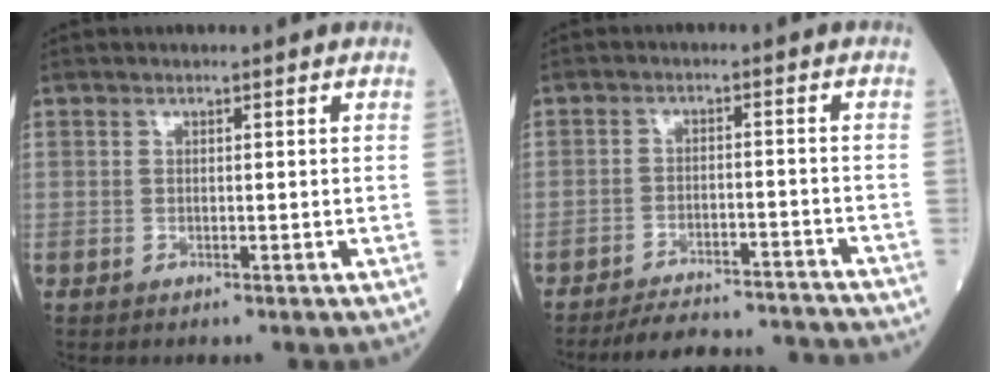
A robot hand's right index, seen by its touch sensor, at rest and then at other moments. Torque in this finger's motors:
{"motor_torque": [-1.07, -0.69, -0.40, -0.21]}